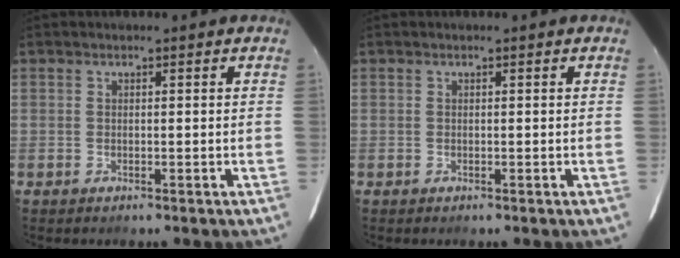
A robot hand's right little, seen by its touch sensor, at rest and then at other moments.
{"total": 0.0}